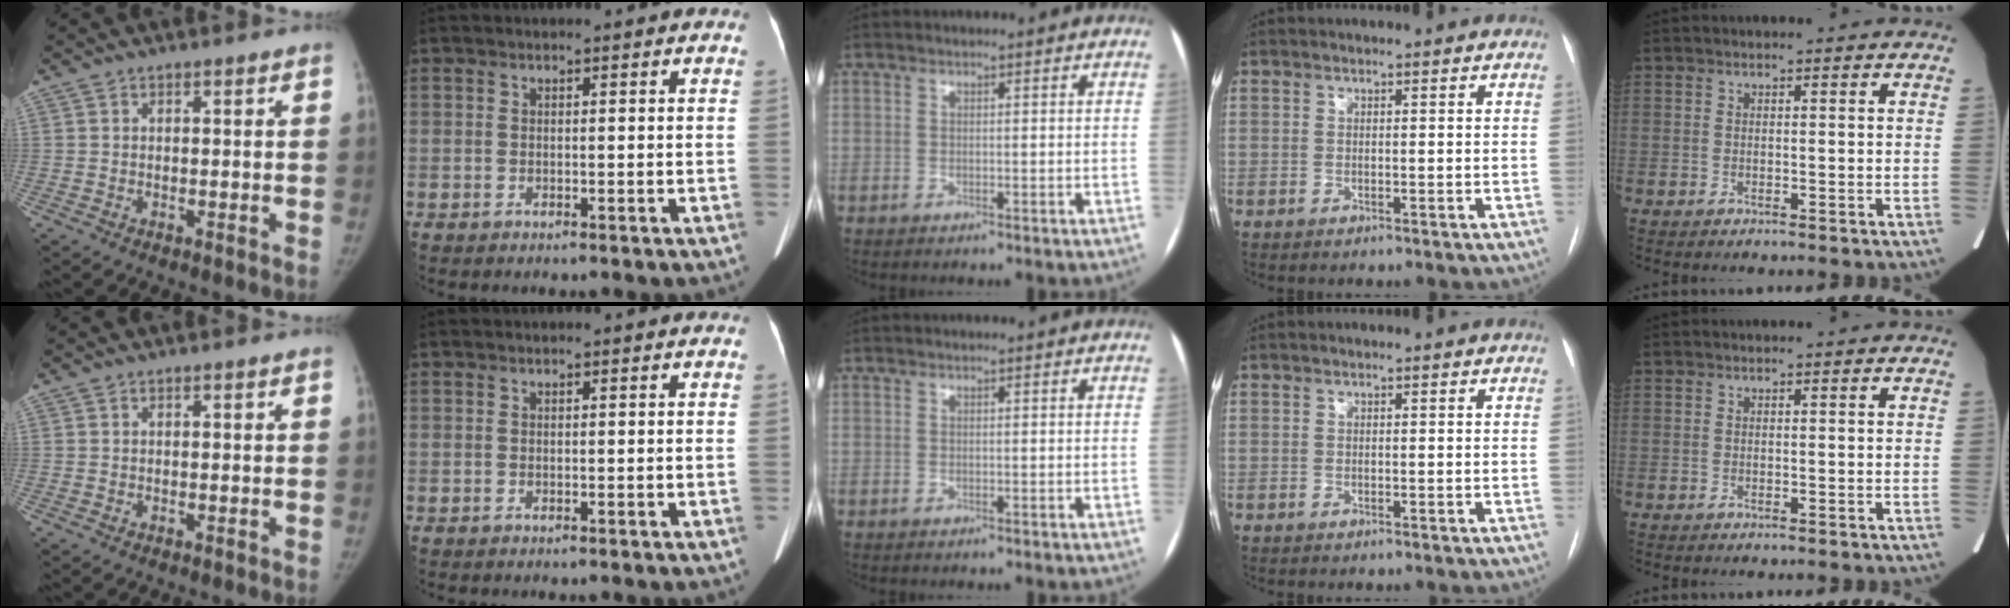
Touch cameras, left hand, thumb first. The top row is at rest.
{}